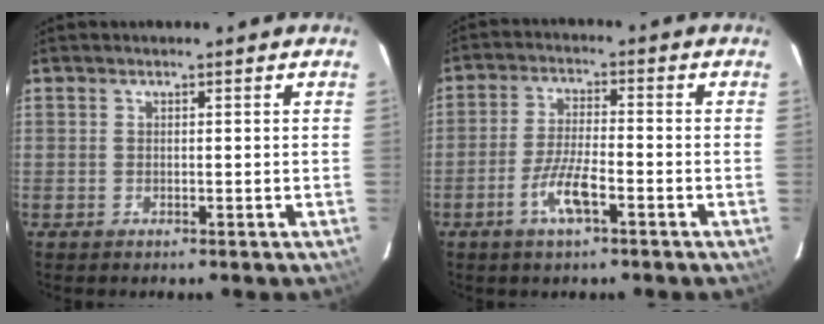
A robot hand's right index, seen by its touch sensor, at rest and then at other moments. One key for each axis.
{"total": 6.7, "fx": -3.6, "fy": 1.4, "fz": 5.5, "tx": -0.117, "ty": -0.003, "tz": -0.068}